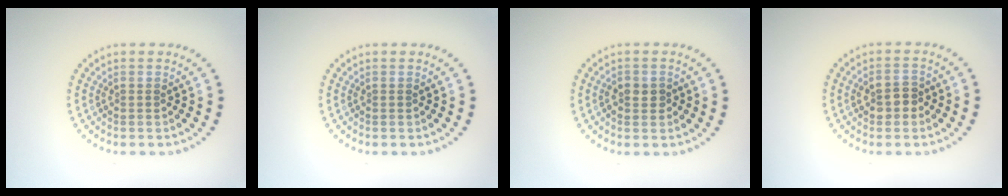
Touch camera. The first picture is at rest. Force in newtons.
{"total": 0.0}
{"total": 1.8, "press": 1.8, "slide": 0.4}
{"total": 2.3, "press": 2.3, "slide": 0.4}